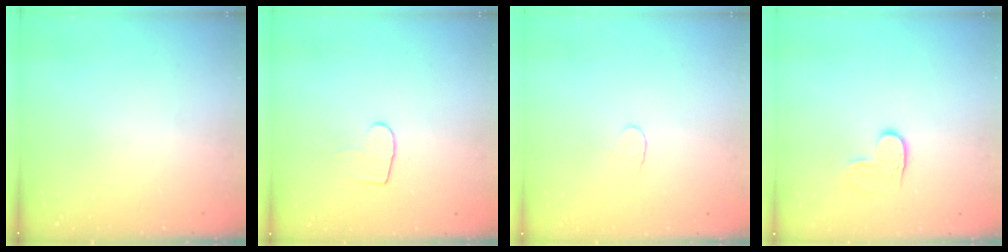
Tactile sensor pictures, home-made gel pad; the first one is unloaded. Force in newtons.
{"total": 6.3, "press": 6.3, "slide": 0.6}
{"total": 4.3, "press": 4.3, "slide": 0.3}
{"total": 4.7, "press": 4.7, "slide": 0.4}